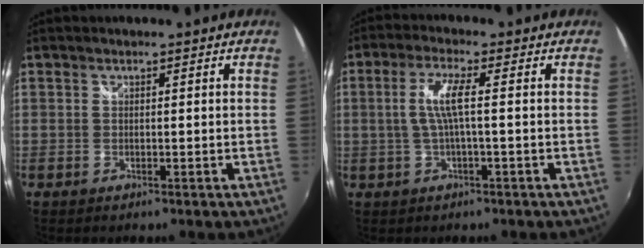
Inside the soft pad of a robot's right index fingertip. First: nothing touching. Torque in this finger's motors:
{"motor_torque": [0.39, -0.22, 0.41, 0.06]}